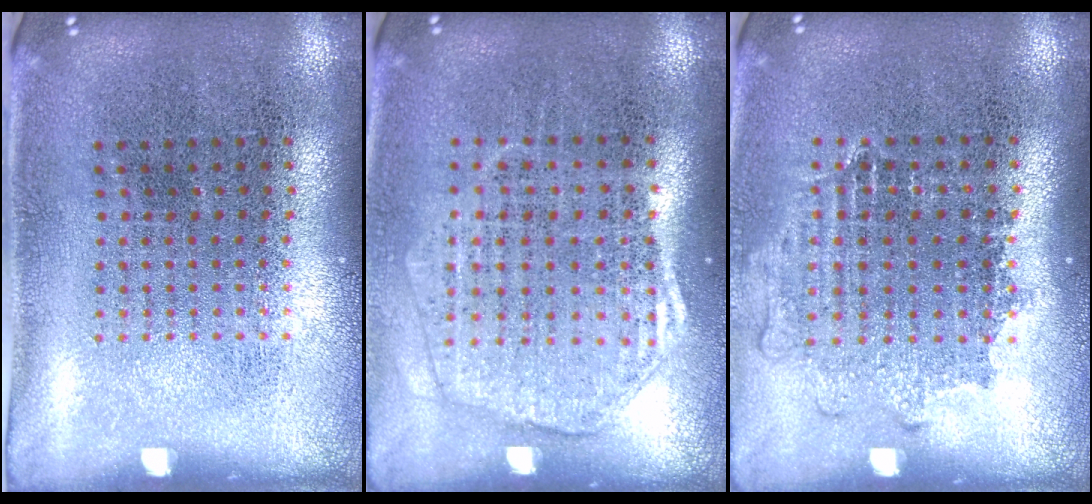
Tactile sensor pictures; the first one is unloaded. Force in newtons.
{"total": 1.7, "press": 1.6, "slide": 0.7}
{"total": 1.0, "press": 1.0, "slide": 0.4}